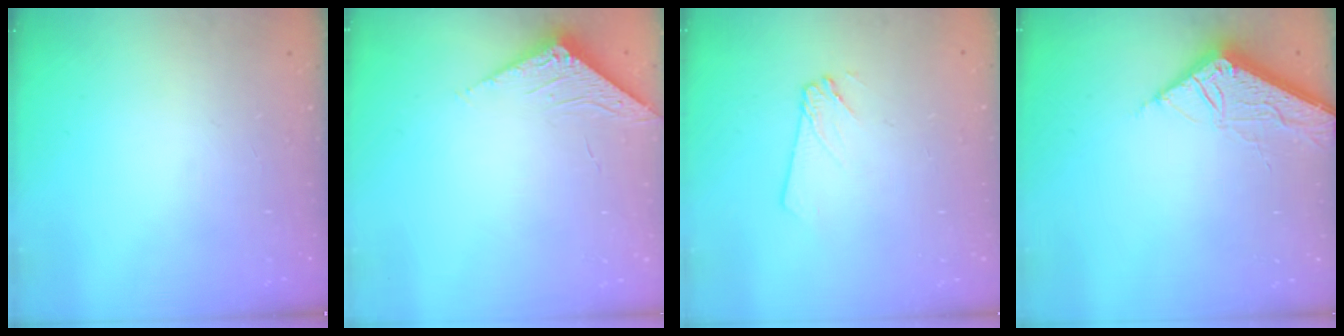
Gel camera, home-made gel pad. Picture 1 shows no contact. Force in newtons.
{"total": 6.9, "press": 6.9, "slide": 0.5}
{"total": 2.4, "press": 2.4, "slide": 0.2}
{"total": 6.8, "press": 6.8, "slide": 0.7}